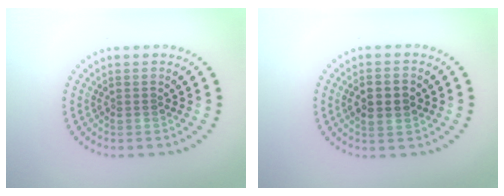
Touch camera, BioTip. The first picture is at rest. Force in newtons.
{"total": 2.8, "press": 2.8, "slide": 0.2}